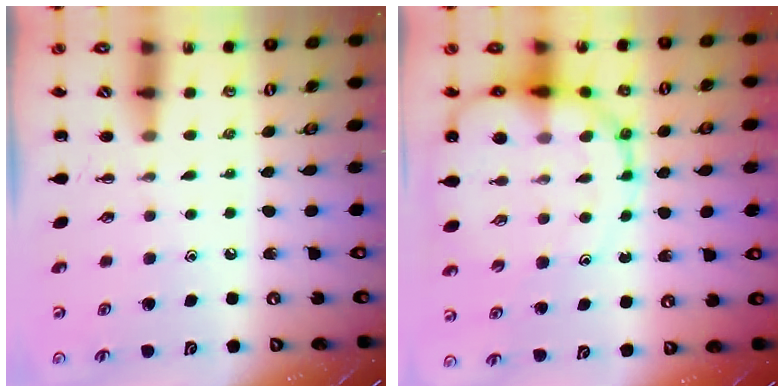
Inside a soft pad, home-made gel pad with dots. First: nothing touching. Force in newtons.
{"total": 15.1, "press": 14.6, "slide": 3.9}